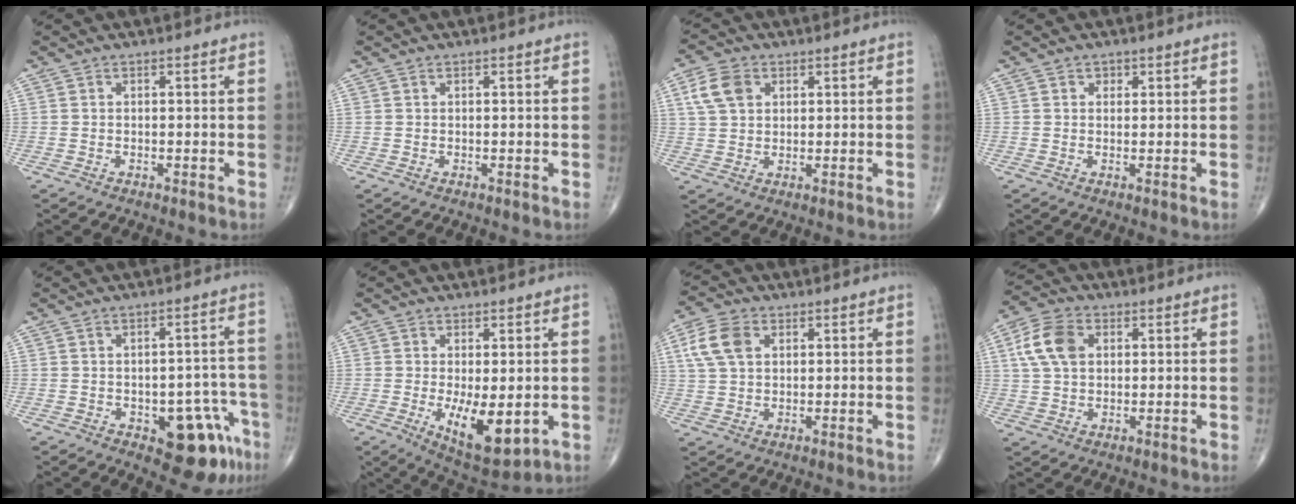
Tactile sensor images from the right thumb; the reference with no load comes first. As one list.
[{"total": 0.0}, {"total": 6.6, "force": [2.4, 4.7, 3.9], "torque": [-0.066, 0.002, 0.044]}, {"total": 1.3, "force": [0.7, 1.1, 0.4], "torque": [0.008, -0.003, 0.006]}, {"total": 11.3, "force": [-5.2, 5.5, 8.4], "torque": [-0.059, 0.035, -0.057]}, {"total": 10.4, "force": [-1.9, 4.3, 9.2], "torque": [-0.133, -0.025, -0.016]}, {"total": 7.7, "force": [2.5, 5.2, 5.2], "torque": [-0.105, 0.006, 0.047]}, {"total": 8.9, "force": [2.3, 6.1, 6.1], "torque": [-0.115, 0.008, 0.040]}]